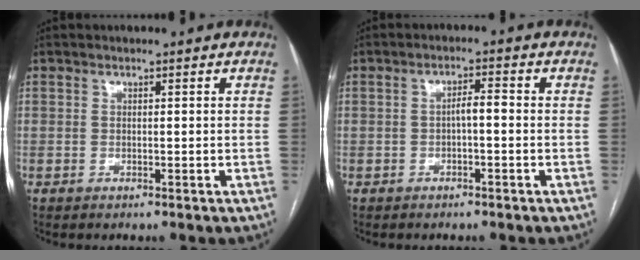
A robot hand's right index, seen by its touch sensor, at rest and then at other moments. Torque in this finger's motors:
{"motor_torque": [0.48, -0.08, 0.16, 0.04]}